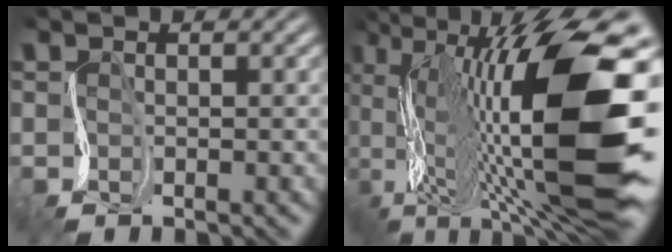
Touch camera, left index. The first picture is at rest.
{"total": 15.7, "force": [1.8, 5.6, 14.6], "torque": [-0.267, 0.032, 0.032]}